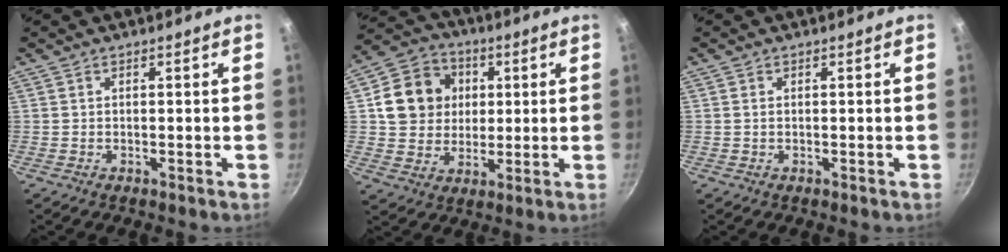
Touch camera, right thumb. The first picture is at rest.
{"total": 12.8, "force": [2.6, 11.2, 5.5], "torque": [-0.071, 0.014, 0.040]}
{"total": 0.6, "force": [0.0, 0.4, 0.4], "torque": [-0.007, 0.001, 0.000]}